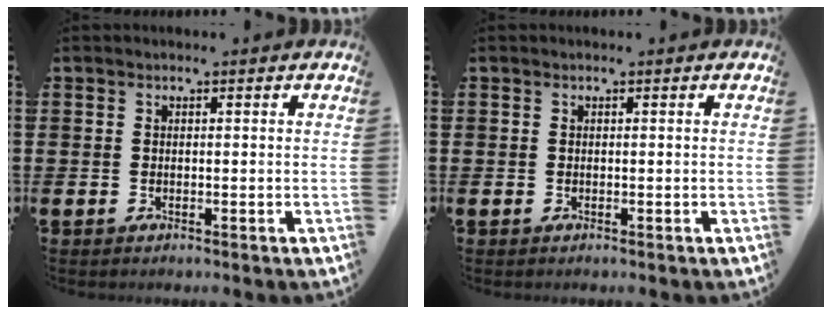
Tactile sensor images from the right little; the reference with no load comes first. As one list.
[{"total": 0.0}]